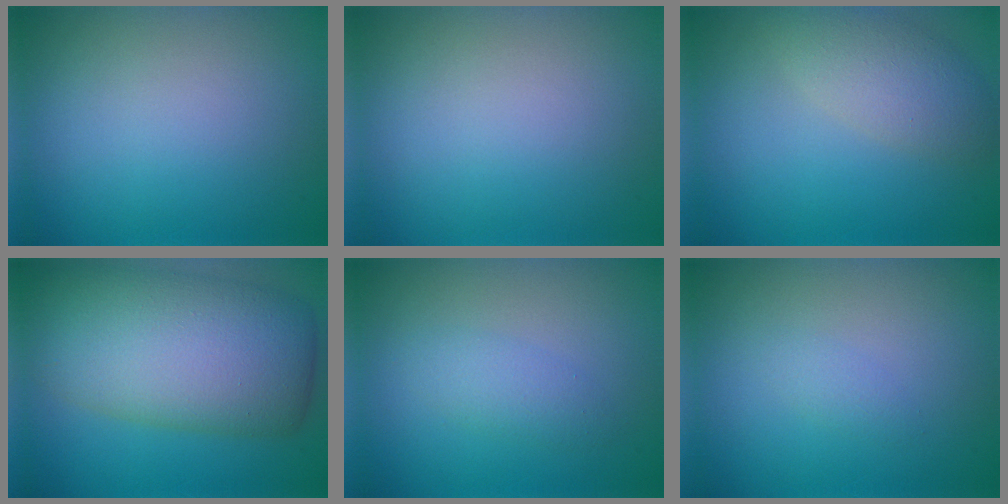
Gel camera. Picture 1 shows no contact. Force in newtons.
{"total": 0.0}
{"total": 3.7, "press": 3.7, "slide": 0.2}
{"total": 12.0, "press": 12.0, "slide": 0.5}
{"total": 1.9, "press": 1.9, "slide": 0.1}
{"total": 0.9, "press": 0.9, "slide": 0.0}